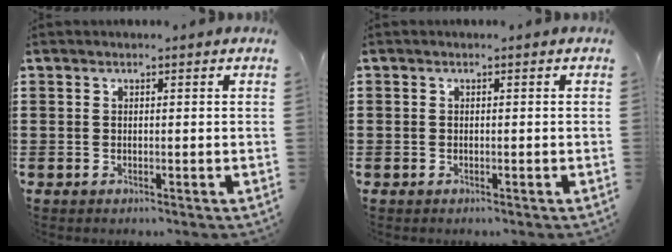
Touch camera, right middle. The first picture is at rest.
{"total": 0.6, "force": [-0.3, 0.5, 0.1], "torque": [-0.002, 0.003, -0.006]}